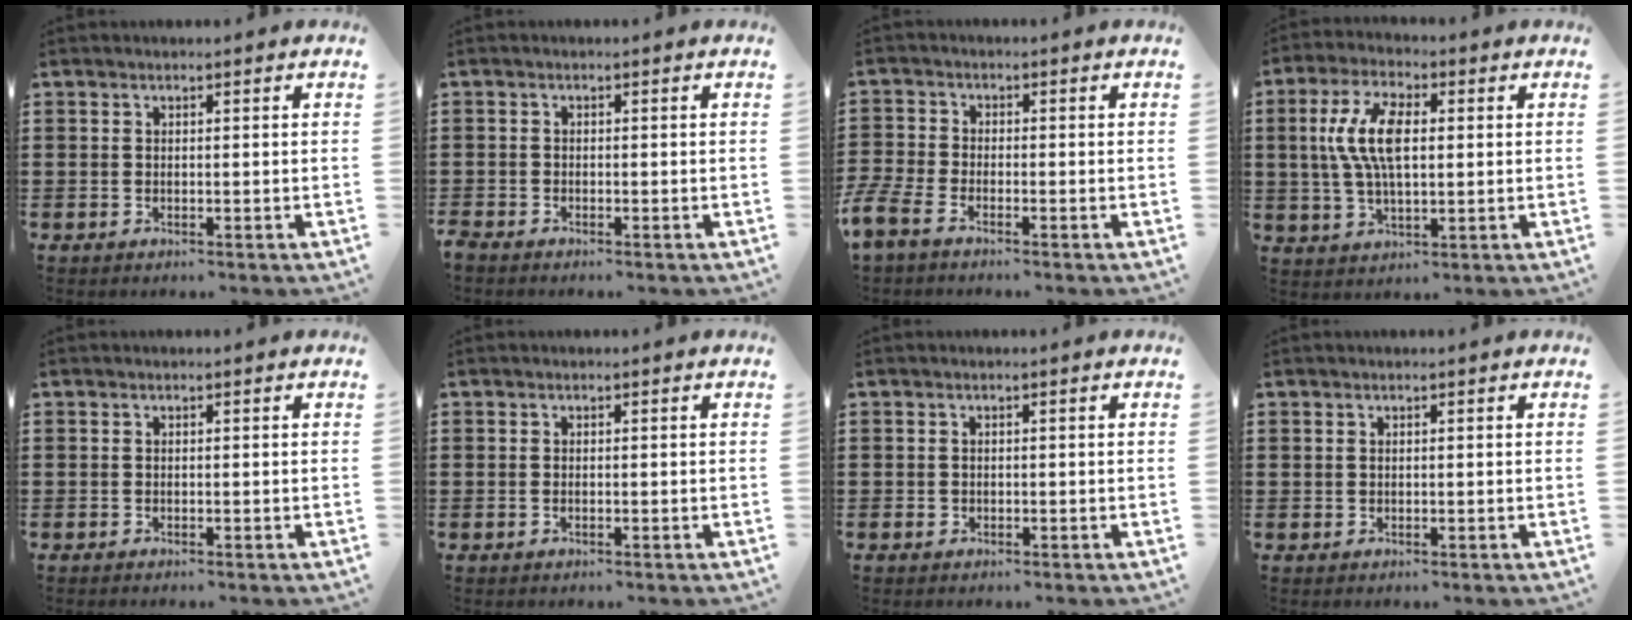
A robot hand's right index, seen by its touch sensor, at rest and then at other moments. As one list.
[{"total": 0.9, "force": [-0.8, 0.3, 0.0], "torque": [-0.004, 0.001, -0.018]}, {"total": 3.0, "force": [-2.5, 0.7, 1.5], "torque": [-0.055, -0.007, -0.059]}, {"total": 9.2, "force": [1.1, 3.9, 8.2], "torque": [-0.187, 0.005, 0.011]}, {"total": 0.0}, {"total": 0.0}, {"total": 0.7, "force": [-0.2, 0.6, 0.2], "torque": [-0.004, 0.004, -0.005]}, {"total": 0.5, "force": [0.3, 0.4, 0.1], "torque": [-0.003, 0.003, 0.006]}]